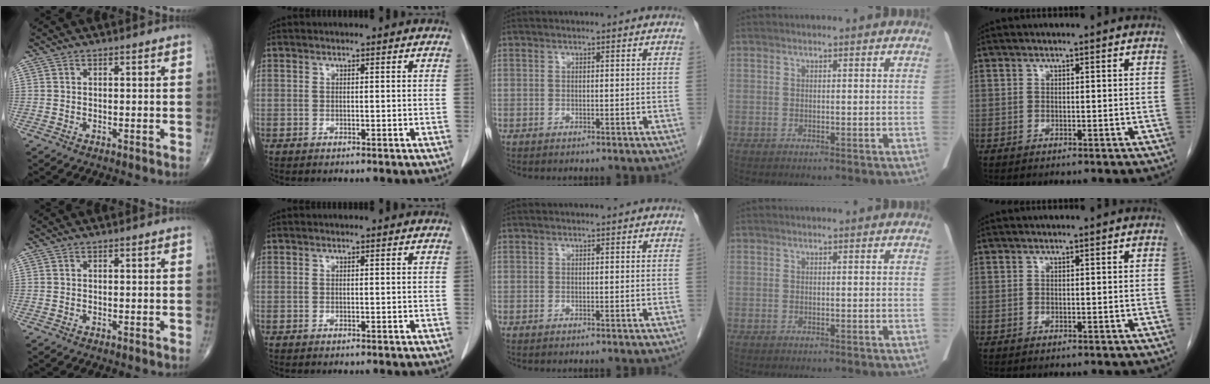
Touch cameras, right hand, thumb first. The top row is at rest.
{}